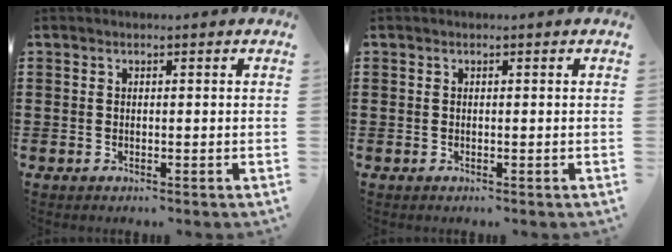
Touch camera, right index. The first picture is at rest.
{"total": 0.0}